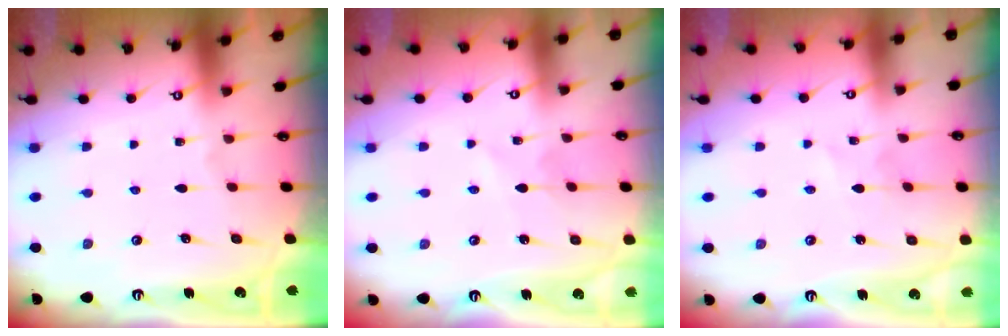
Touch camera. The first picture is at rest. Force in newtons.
{"total": 1.6, "press": 1.6, "slide": 0.1}
{"total": 1.7, "press": 1.7, "slide": 0.2}